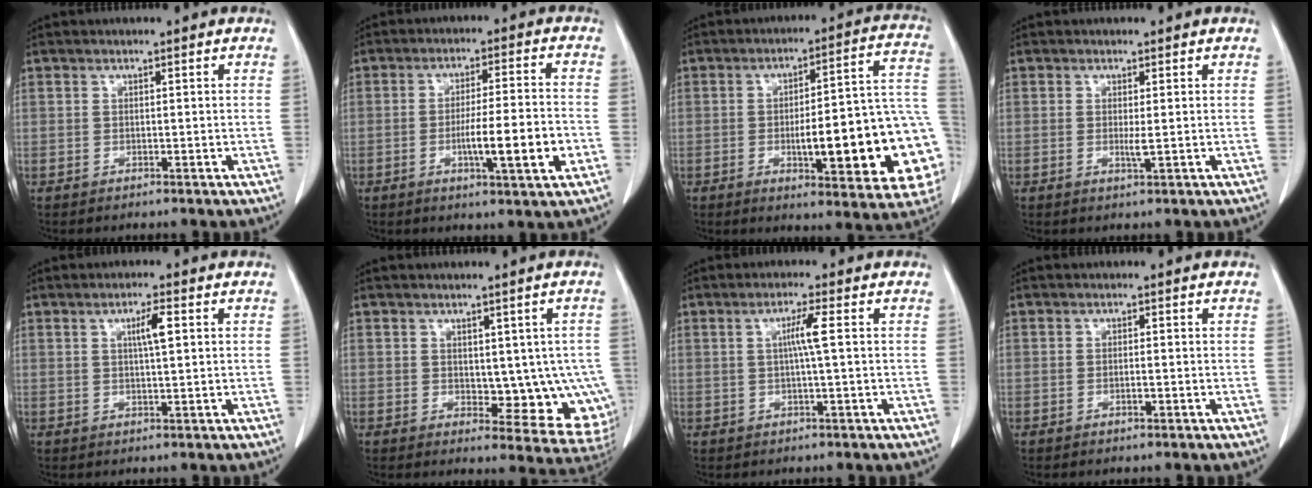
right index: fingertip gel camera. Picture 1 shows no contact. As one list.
[{"total": 9.7, "force": [-2.9, 0.4, 9.3], "torque": [-0.150, -0.003, -0.045]}, {"total": 21.8, "force": [-4.6, 4.1, 20.9], "torque": [-0.197, 0.028, -0.048]}, {"total": 1.6, "force": [-0.1, 0.0, 1.6], "torque": [-0.034, -0.005, -0.001]}, {"total": 3.4, "force": [1.0, 0.2, 3.2], "torque": [-0.056, 0.001, 0.016]}, {"total": 10.0, "force": [-0.7, 5.3, 8.5], "torque": [-0.076, 0.000, 0.005]}, {"total": 3.4, "force": [0.4, -0.6, 3.3], "torque": [-0.064, 0.001, 0.006]}, {"total": 1.0, "force": [-0.4, 0.2, 0.9], "torque": [-0.021, -0.001, -0.007]}]